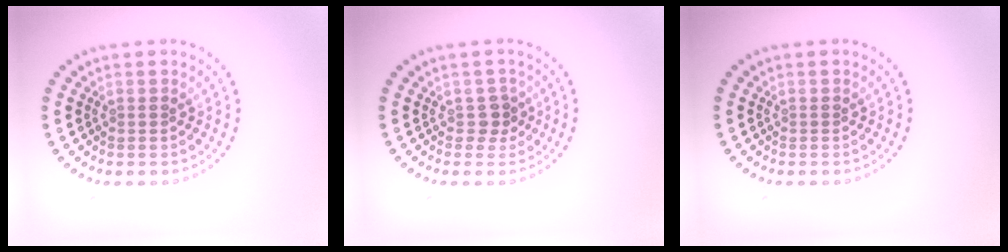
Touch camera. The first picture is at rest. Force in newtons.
{"total": 1.2, "press": 1.0, "slide": 0.8}
{"total": 0.0}